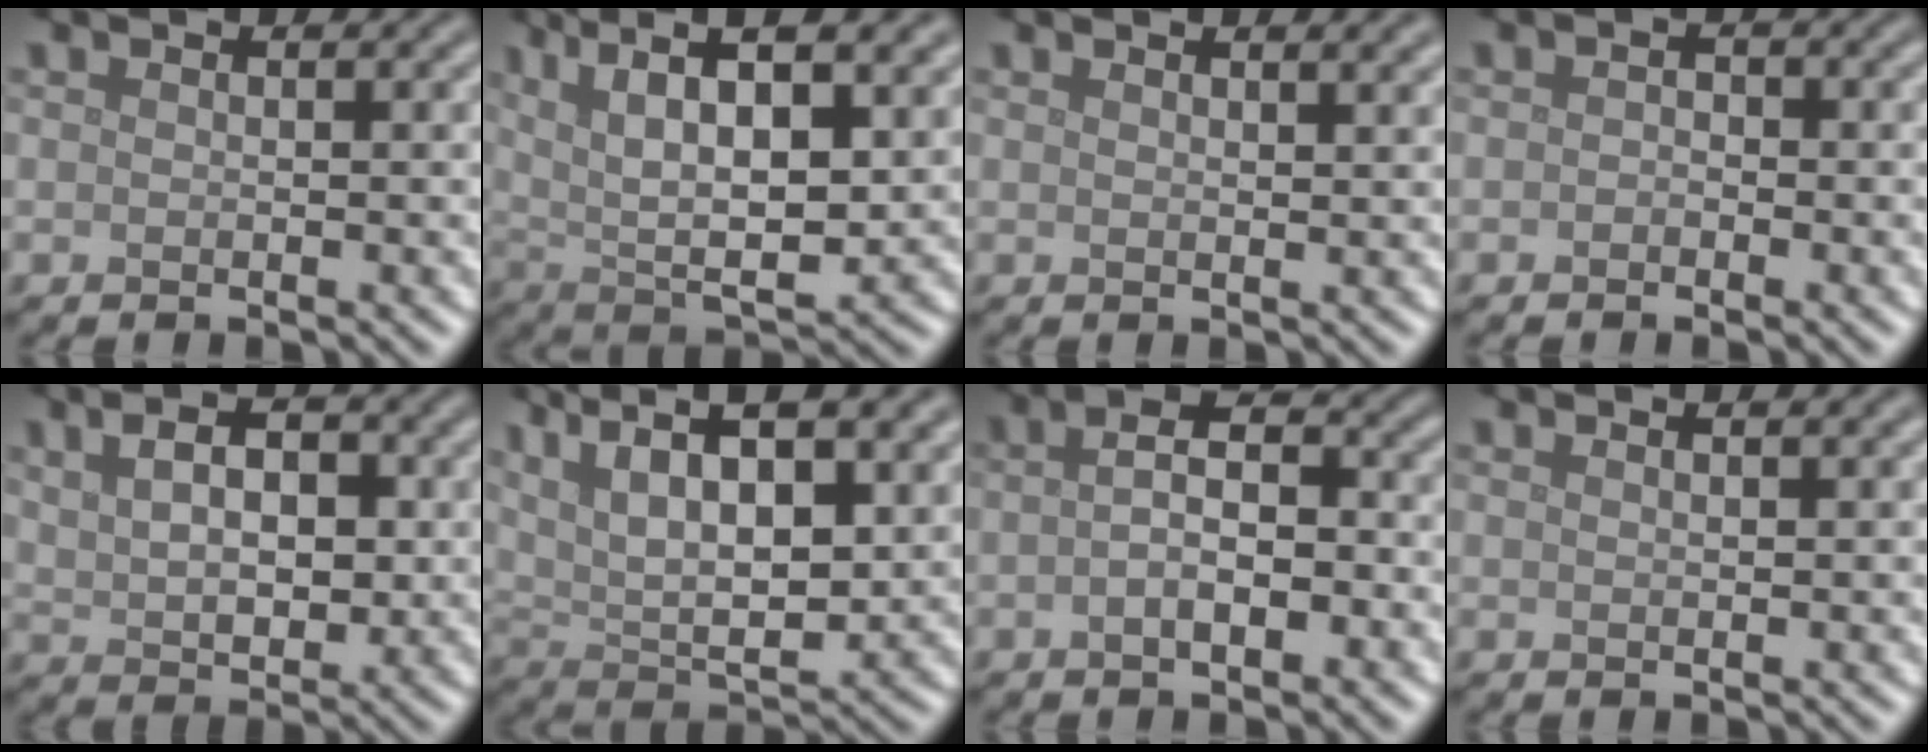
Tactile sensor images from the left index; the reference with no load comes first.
{"total": 11.5, "force": [5.1, 4.4, 9.4], "torque": [-0.174, 0.003, 0.088]}
{"total": 2.6, "force": [1.9, 0.9, 1.5], "torque": [-0.006, 0.013, 0.015]}
{"total": 0.8, "force": [-0.3, 0.7, 0.4], "torque": [-0.006, -0.002, -0.008]}
{"total": 6.4, "force": [2.2, 3.8, 4.7], "torque": [-0.074, 0.009, 0.032]}
{"total": 13.0, "force": [6.7, 5.3, 9.8], "torque": [-0.182, 0.016, 0.101]}
{"total": 4.2, "force": [-0.7, 1.9, 3.7], "torque": [-0.062, 0.003, -0.017]}
{"total": 1.8, "force": [1.4, 0.5, 0.9], "torque": [-0.007, 0.004, 0.009]}